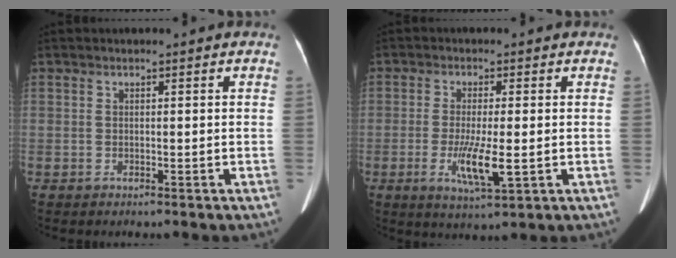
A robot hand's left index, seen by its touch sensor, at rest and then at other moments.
{"total": 6.0, "force": [-1.4, 0.9, 5.8], "torque": [-0.117, -0.016, -0.020]}